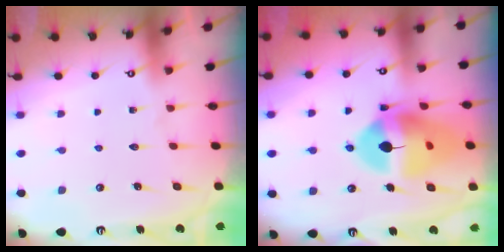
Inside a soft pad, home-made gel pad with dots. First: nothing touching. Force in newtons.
{"total": 17.3, "press": 17.2, "slide": 1.7}